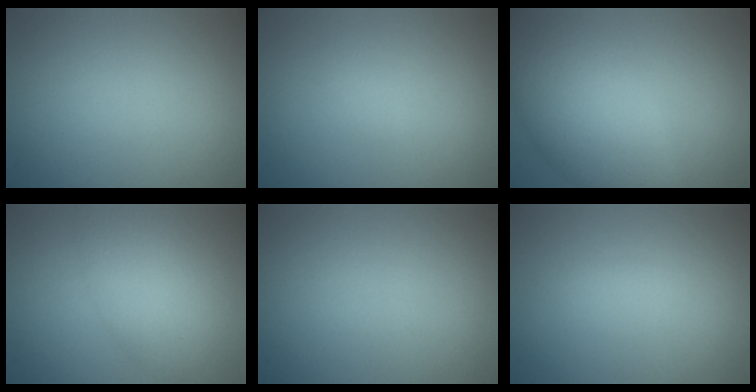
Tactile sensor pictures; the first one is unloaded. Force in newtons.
{"total": 0.5, "press": 0.5, "slide": 0.0}
{"total": 7.6, "press": 7.6, "slide": 0.4}
{"total": 4.6, "press": 4.6, "slide": 0.3}
{"total": 0.0}
{"total": 0.6, "press": 0.6, "slide": 0.0}